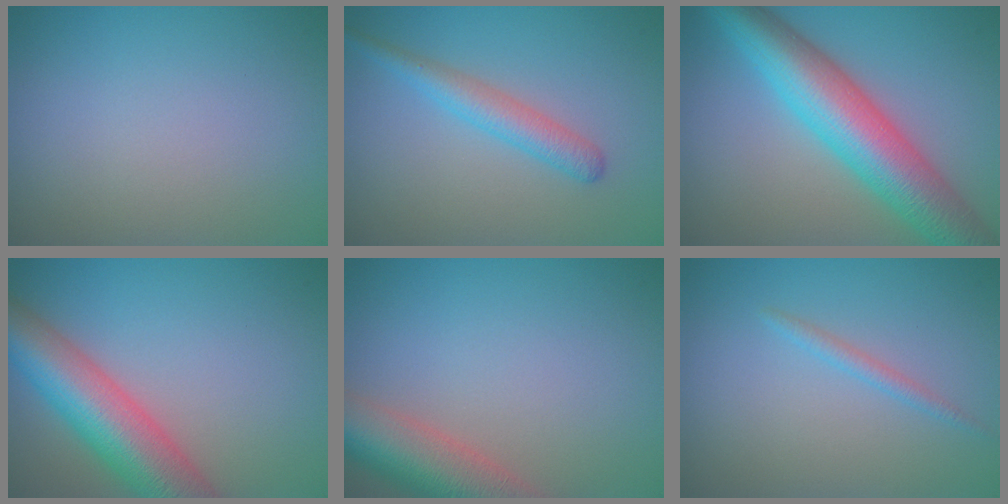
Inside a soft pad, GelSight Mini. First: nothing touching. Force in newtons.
{"total": 2.7, "press": 2.7, "slide": 0.0}
{"total": 9.2, "press": 9.2, "slide": 0.3}
{"total": 9.2, "press": 9.2, "slide": 0.4}
{"total": 7.4, "press": 7.4, "slide": 0.7}
{"total": 1.0, "press": 1.0, "slide": 0.1}